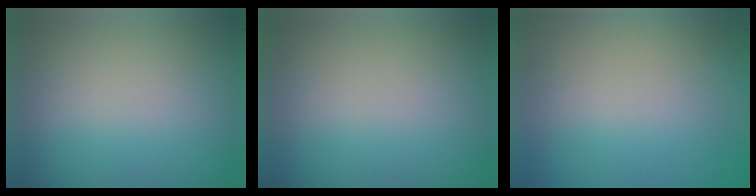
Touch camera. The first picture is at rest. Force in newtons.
{"total": 0.0}
{"total": 4.9}